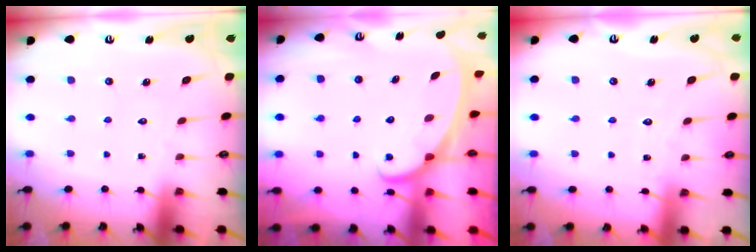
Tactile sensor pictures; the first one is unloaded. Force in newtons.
{"total": 2.6, "press": 2.6, "slide": 0.3}
{"total": 3.6, "press": 3.5, "slide": 0.4}